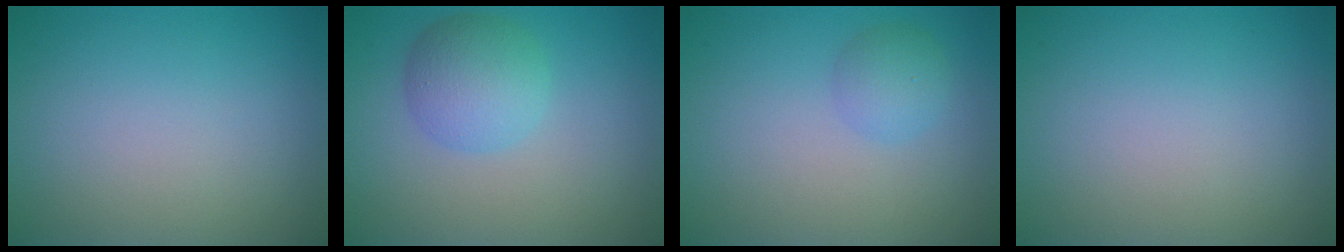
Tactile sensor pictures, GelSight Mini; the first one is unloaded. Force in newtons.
{"total": 4.0, "press": 4.0, "slide": 0.1}
{"total": 1.9, "press": 1.9, "slide": 0.1}
{"total": 0.0}